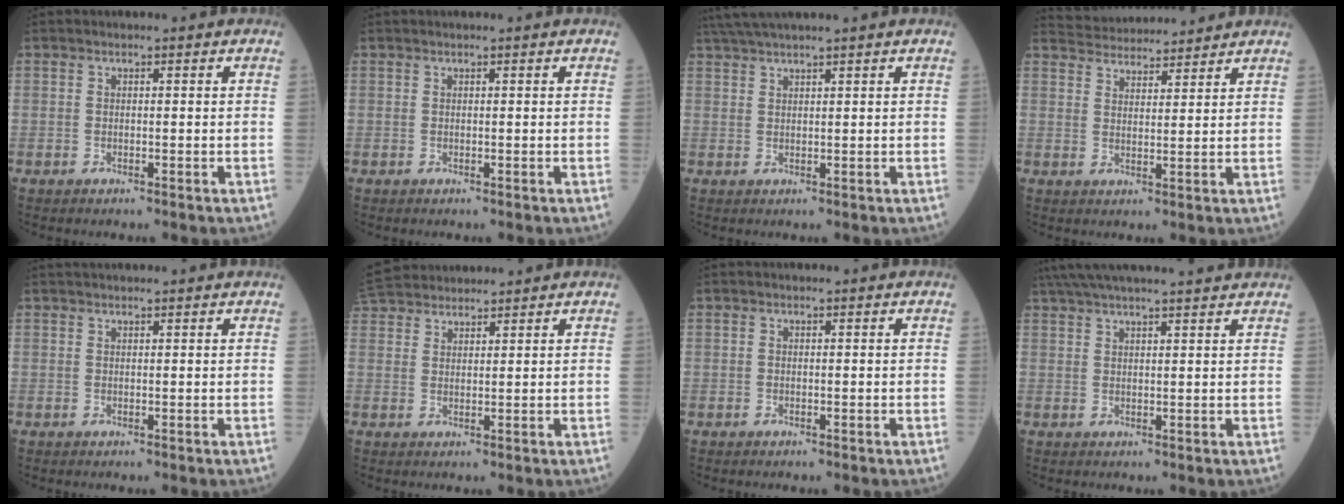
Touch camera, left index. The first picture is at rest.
{"total": 0.0}
{"total": 4.6, "force": [3.8, -1.0, 2.3], "torque": [-0.047, 0.024, 0.078]}
{"total": 9.0, "force": [8.9, 1.2, 1.4], "torque": [-0.031, 0.026, 0.136]}
{"total": 4.2, "force": [3.9, 0.1, 1.5], "torque": [-0.017, 0.033, 0.054]}
{"total": 8.8, "force": [8.2, 2.1, 2.4], "torque": [-0.050, 0.041, 0.148]}
{"total": 0.0}
{"total": 14.5, "force": [12.9, 0.4, 6.6], "torque": [-0.120, 0.041, 0.188]}